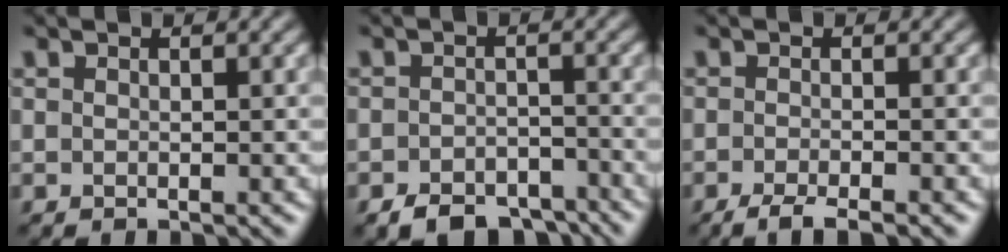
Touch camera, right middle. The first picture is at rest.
{"total": 4.7, "force": [-3.7, 2.2, 1.7], "torque": [-0.020, -0.006, -0.063]}
{"total": 3.2, "force": [-2.3, 0.6, 2.1], "torque": [-0.030, -0.004, -0.047]}